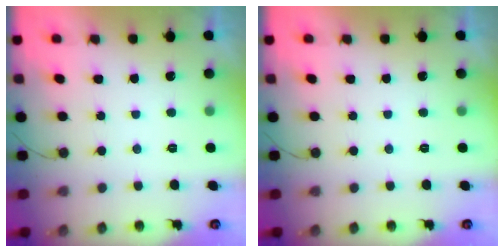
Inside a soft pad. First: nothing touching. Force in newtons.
{"total": 0.0}